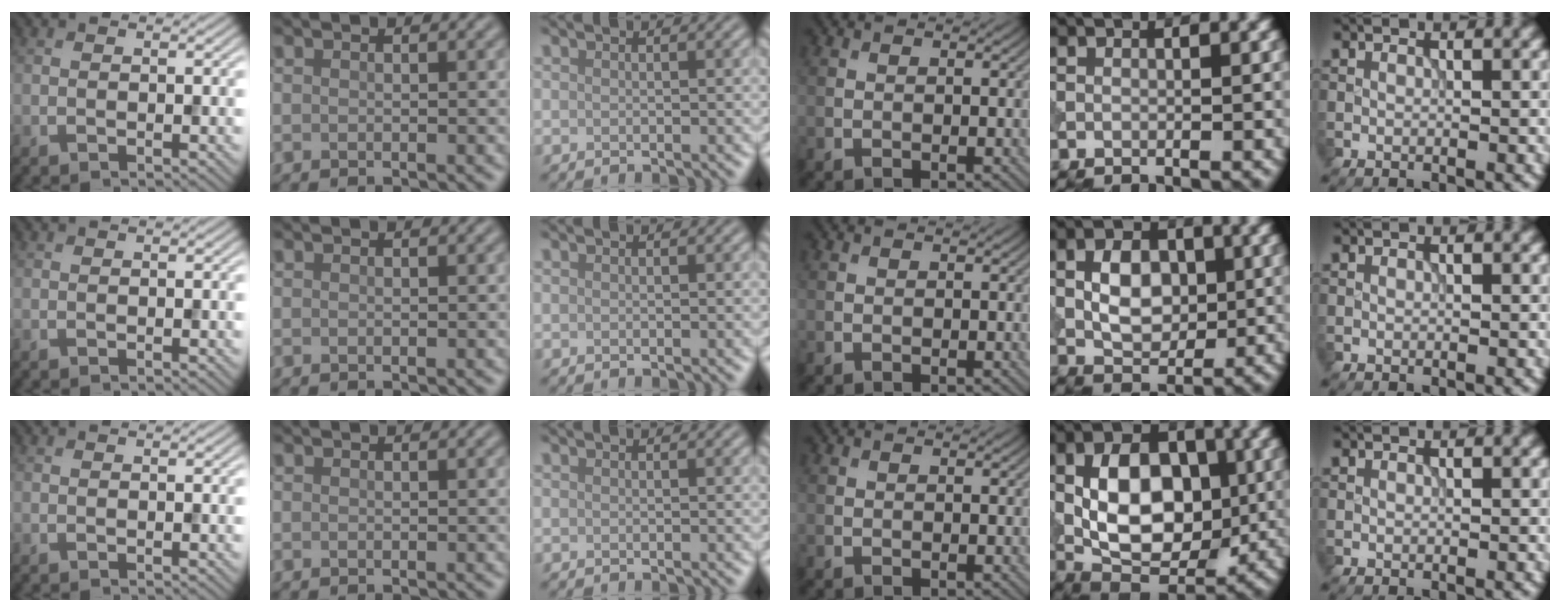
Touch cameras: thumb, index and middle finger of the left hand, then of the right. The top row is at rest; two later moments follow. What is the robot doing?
{"motion": "press", "object": "tv remote"}